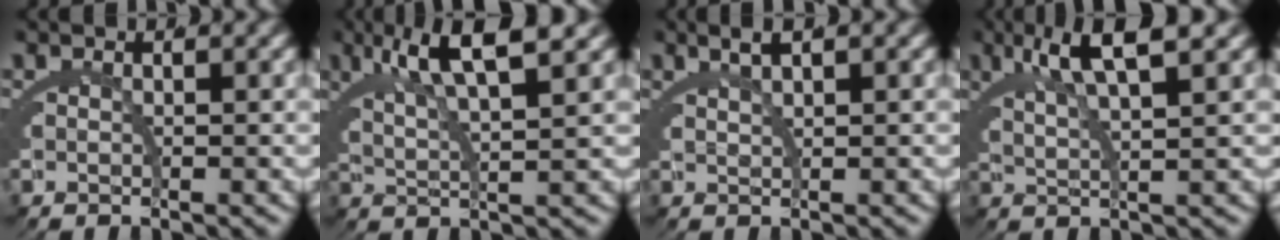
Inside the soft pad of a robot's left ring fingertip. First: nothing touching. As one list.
[{"total": 6.6, "force": [3.9, 1.1, 5.3], "torque": [-0.094, 0.004, 0.067]}, {"total": 2.7, "force": [2.2, 0.0, 1.6], "torque": [-0.020, 0.007, 0.042]}, {"total": 6.0, "force": [3.7, 0.5, 4.7], "torque": [-0.082, 0.007, 0.066]}]